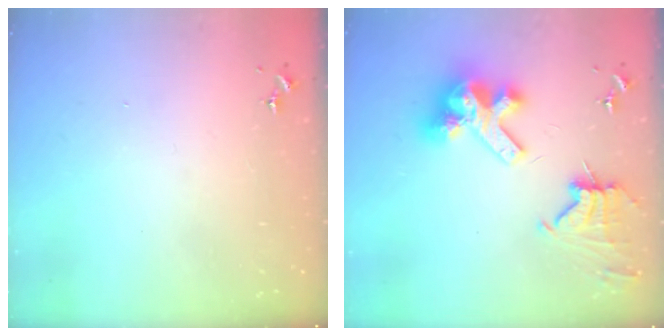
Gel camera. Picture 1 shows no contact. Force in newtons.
{"total": 15.4, "press": 15.3, "slide": 2.0}